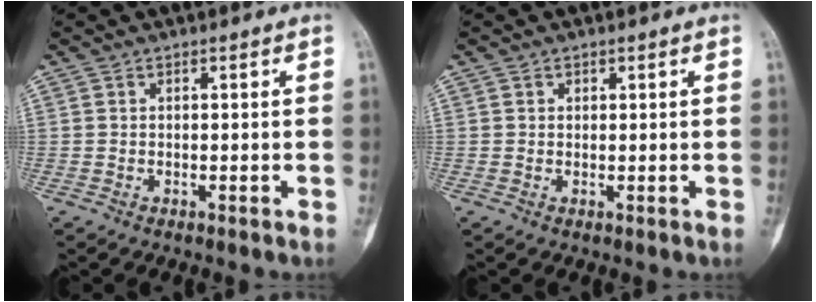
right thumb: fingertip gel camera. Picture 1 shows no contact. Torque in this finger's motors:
{"motor_torque": [-0.43, 0.04, 0.12, -0.10, 0.03]}